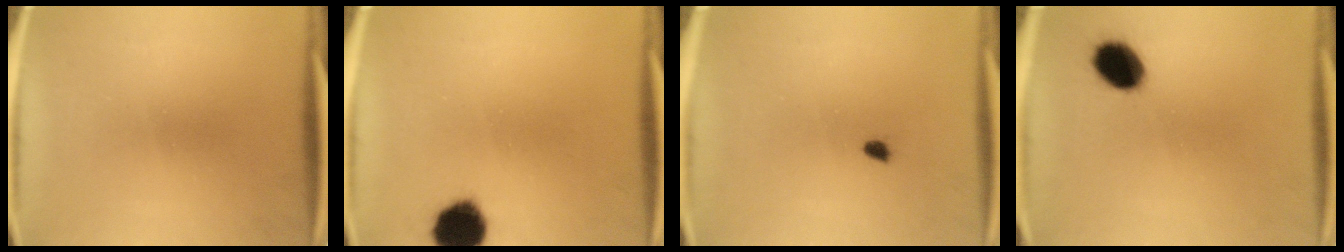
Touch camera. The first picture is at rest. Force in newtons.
{"total": 10.4}
{"total": 1.4}
{"total": 8.8}